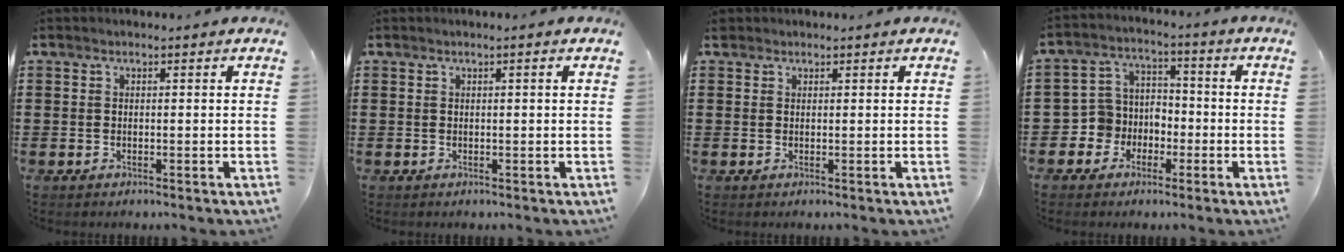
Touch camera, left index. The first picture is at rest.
{"total": 0.6, "force": [0.2, -0.1, 0.6], "torque": [-0.010, -0.004, 0.004]}
{"total": 0.8, "force": [0.6, 0.4, 0.1], "torque": [-0.004, 0.004, 0.012]}
{"total": 5.5, "force": [-2.3, 4.9, 0.4], "torque": [-0.044, 0.004, -0.052]}